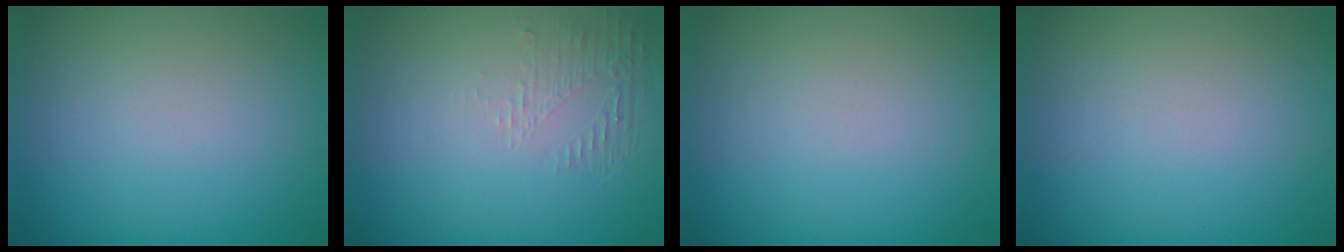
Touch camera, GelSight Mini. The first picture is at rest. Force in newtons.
{"total": 1.3, "press": 0.0, "slide": 1.3}
{"total": 0.0}
{"total": 0.0}